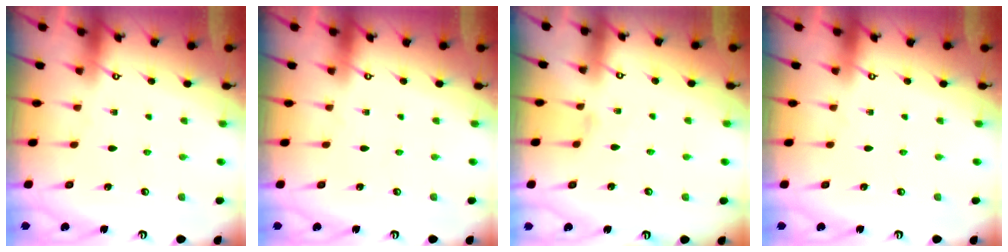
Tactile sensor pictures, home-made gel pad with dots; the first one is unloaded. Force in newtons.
{"total": 0.0}
{"total": 2.0, "press": 2.0, "slide": 0.5}
{"total": 0.0}